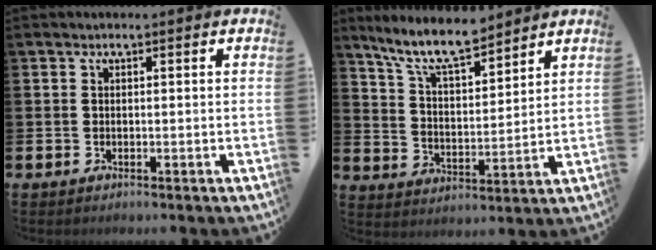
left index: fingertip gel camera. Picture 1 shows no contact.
{"total": 9.3, "force": [8.1, 1.8, 4.1], "torque": [-0.098, -0.037, 0.146]}